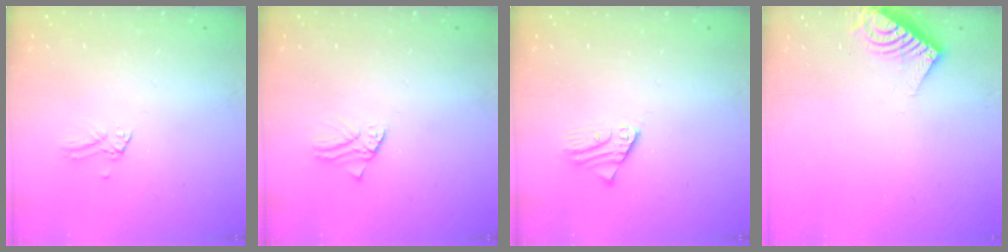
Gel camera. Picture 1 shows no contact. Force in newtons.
{"total": 0.7, "press": 0.7, "slide": 0.1}
{"total": 2.5, "press": 2.5, "slide": 0.2}
{"total": 8.0, "press": 8.0, "slide": 0.2}